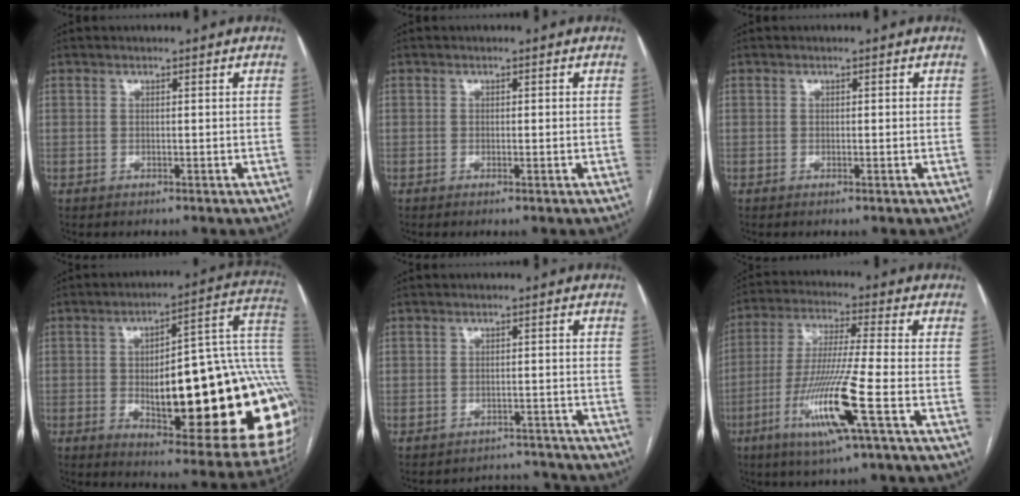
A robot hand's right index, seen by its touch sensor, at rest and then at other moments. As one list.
[{"total": 1.0, "force": [-0.2, 0.1, 1.0], "torque": [-0.013, 0.001, -0.004]}, {"total": 0.7, "force": [-0.1, 0.1, 0.7], "torque": [-0.008, 0.001, -0.002]}, {"total": 32.5, "force": [-2.9, 8.1, 31.3], "torque": [-0.325, 0.029, -0.028]}, {"total": 5.4, "force": [-4.9, 1.6, -1.6], "torque": [0.030, 0.029, -0.059]}, {"total": 13.8, "force": [-5.3, -0.8, 12.7], "torque": [-0.258, -0.023, -0.104]}]